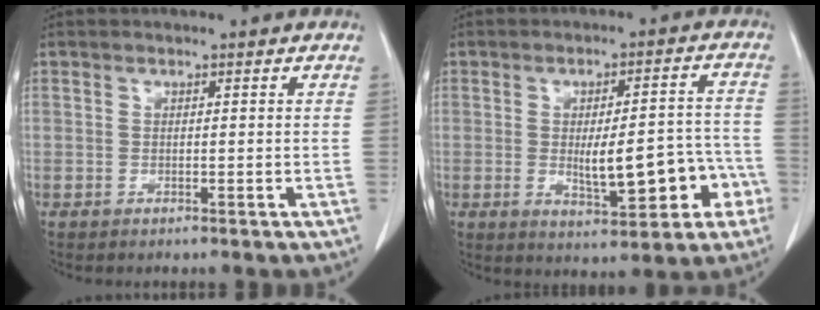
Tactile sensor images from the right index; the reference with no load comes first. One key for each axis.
{"total": 11.3, "fx": -3.0, "fy": 3.5, "fz": 10.3, "tx": -0.140, "ty": 0.020, "tz": -0.031}